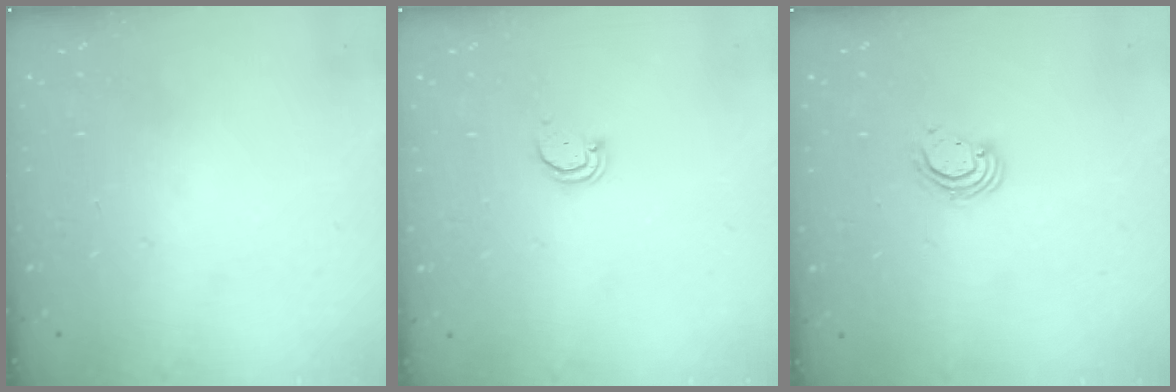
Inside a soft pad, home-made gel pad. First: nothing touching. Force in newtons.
{"total": 2.0, "press": 2.0, "slide": 0.2}
{"total": 2.6, "press": 2.6, "slide": 0.1}